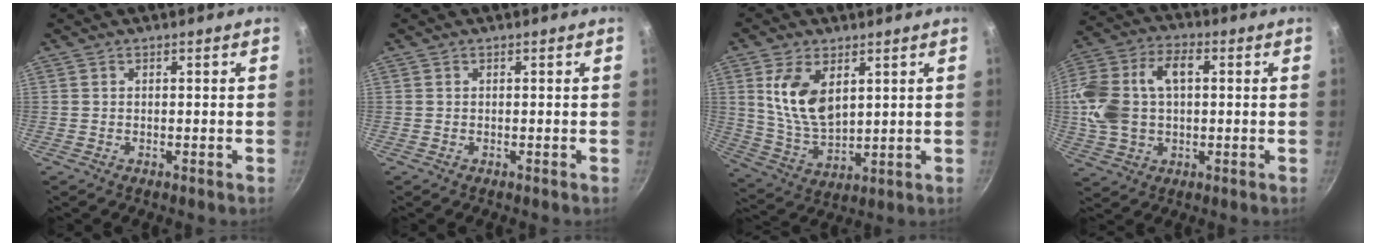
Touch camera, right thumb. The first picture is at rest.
{"total": 0.0}
{"total": 11.7, "force": [3.8, 6.8, 8.7], "torque": [-0.153, -0.028, 0.085]}
{"total": 16.4, "force": [1.5, 10.9, 12.2], "torque": [-0.239, 0.034, 0.023]}